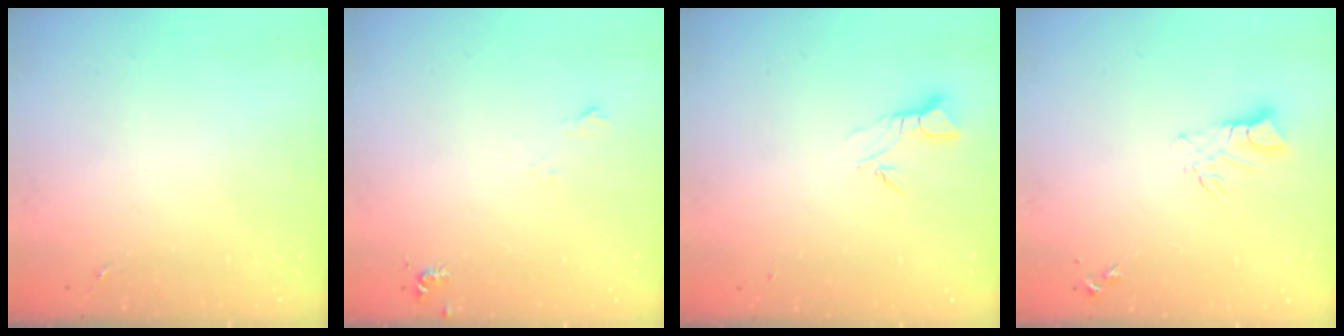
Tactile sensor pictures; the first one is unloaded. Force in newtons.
{"total": 5.5, "press": 5.5, "slide": 0.7}
{"total": 3.4, "press": 3.4, "slide": 0.2}
{"total": 6.1, "press": 6.0, "slide": 0.6}